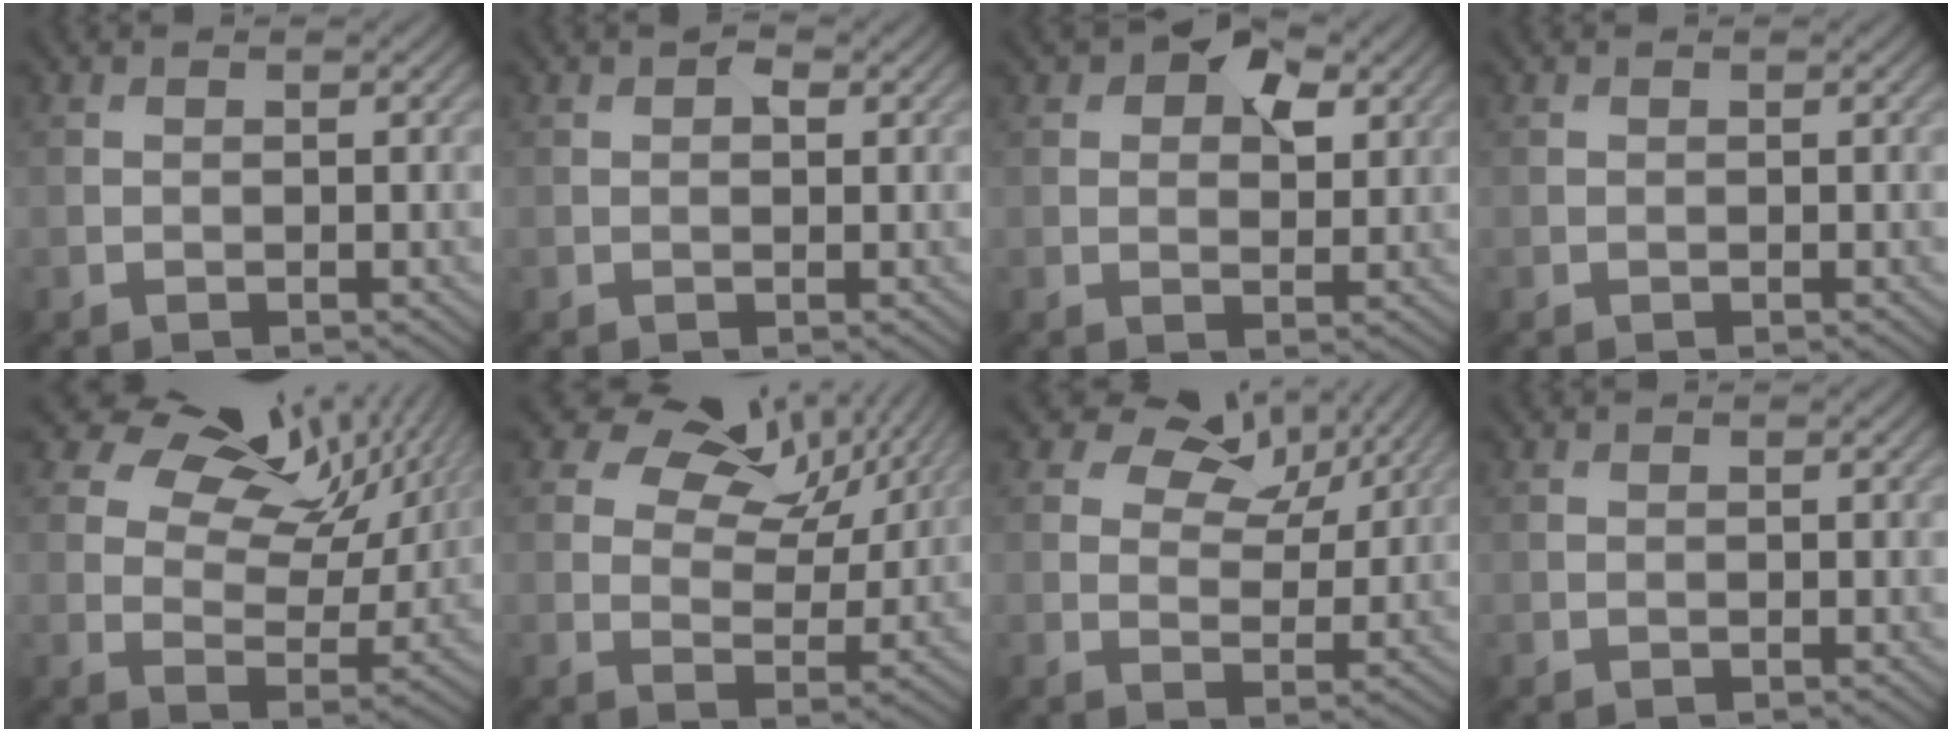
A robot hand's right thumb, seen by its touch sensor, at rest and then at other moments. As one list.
[{"total": 1.3, "force": [0.6, 0.7, 0.9], "torque": [-0.012, 0.001, 0.008]}, {"total": 6.3, "force": [3.0, 3.6, 4.2], "torque": [-0.056, 0.005, 0.044]}, {"total": 0.0}, {"total": 13.0, "force": [7.5, 7.5, 7.6], "torque": [-0.126, 0.014, 0.106]}, {"total": 10.6, "force": [6.3, 6.2, 5.8], "torque": [-0.097, 0.005, 0.086]}, {"total": 8.3, "force": [5.0, 4.9, 4.5], "torque": [-0.074, 0.003, 0.075]}, {"total": 0.0}]